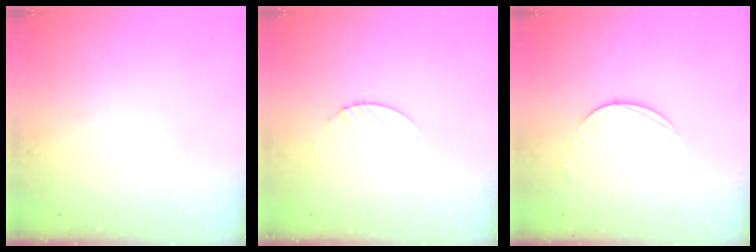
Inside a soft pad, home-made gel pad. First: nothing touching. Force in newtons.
{"total": 2.0, "press": 2.0, "slide": 0.2}
{"total": 1.6, "press": 1.6, "slide": 0.2}